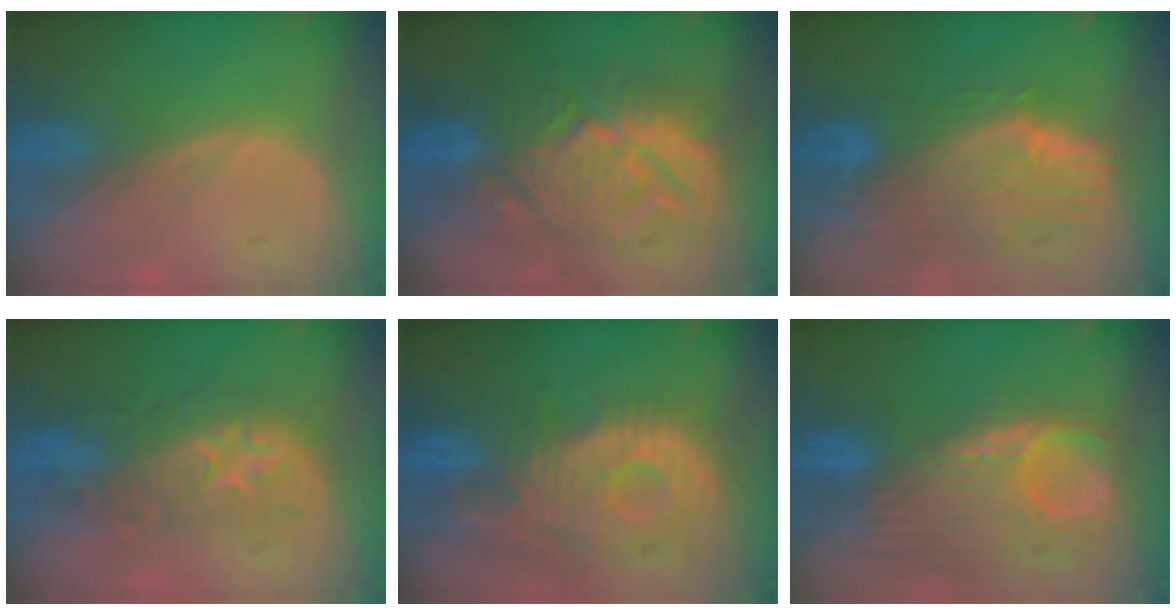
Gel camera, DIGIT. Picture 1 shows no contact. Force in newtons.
{"total": 12.0, "press": 11.9, "slide": 1.0}
{"total": 10.2, "press": 9.0, "slide": 4.8}
{"total": 8.2, "press": 8.2, "slide": 0.5}
{"total": 12.5, "press": 11.0, "slide": 5.9}
{"total": 12.4, "press": 10.5, "slide": 6.5}